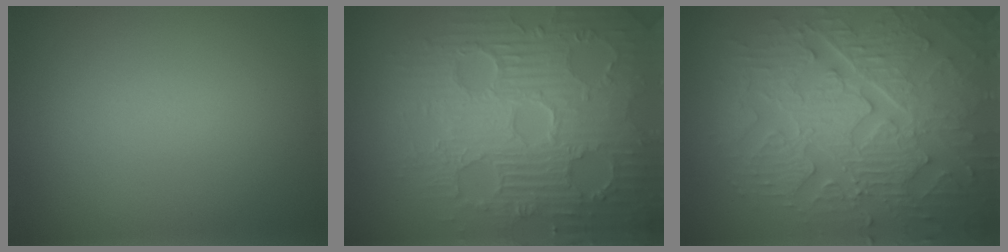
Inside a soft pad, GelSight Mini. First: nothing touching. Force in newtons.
{"total": 9.1, "press": 6.7, "slide": 6.2}
{"total": 9.4, "press": 6.9, "slide": 6.4}